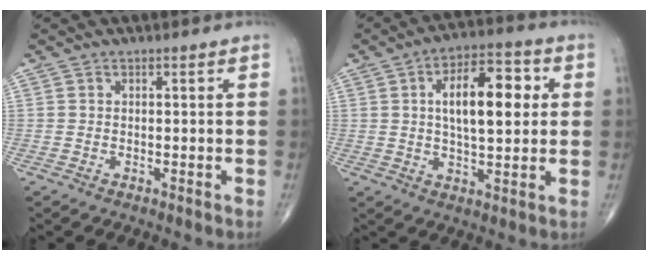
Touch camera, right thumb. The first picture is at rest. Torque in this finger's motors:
{"motor_torque": [-0.15, 0.45, 0.76, 0.07, 0.08]}